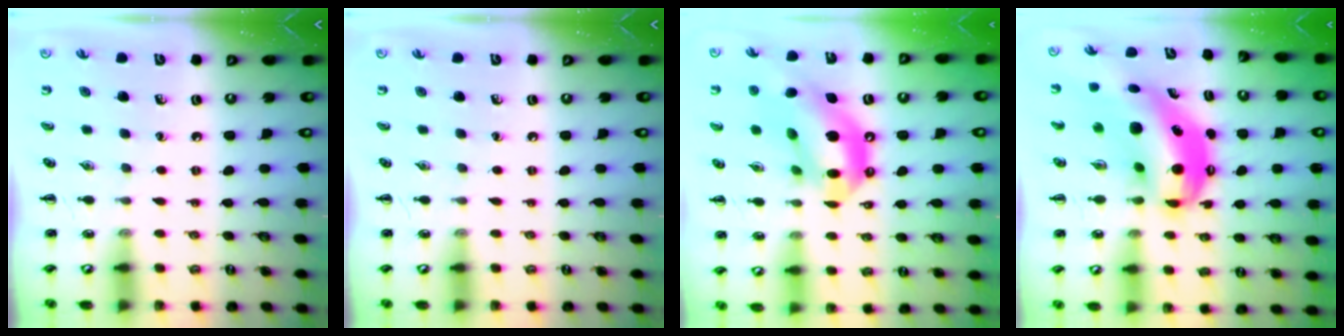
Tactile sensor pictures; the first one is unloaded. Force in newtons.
{"total": 0.0}
{"total": 16.5, "press": 15.9, "slide": 4.3}
{"total": 11.1, "press": 10.8, "slide": 2.5}